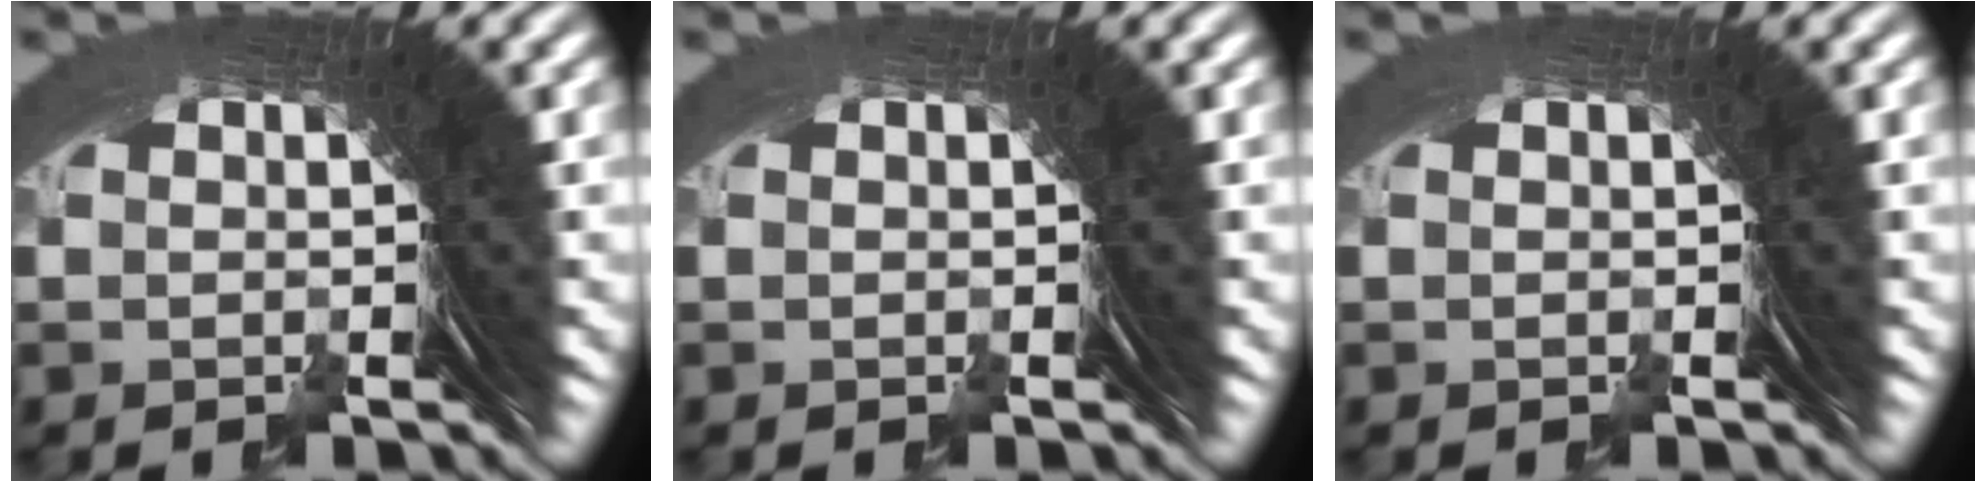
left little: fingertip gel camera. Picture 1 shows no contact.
{"total": 0.0}
{"total": 0.0}